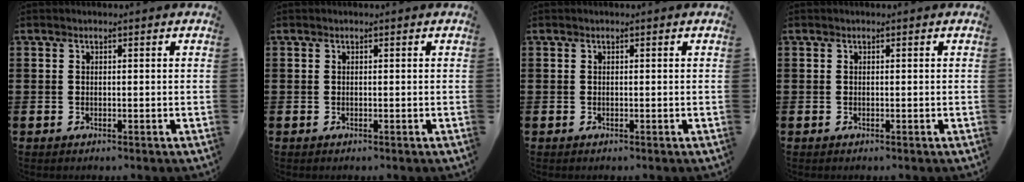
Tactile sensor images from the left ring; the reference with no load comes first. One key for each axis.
{"total": 0.0}
{"total": 0.0}
{"total": 0.0}